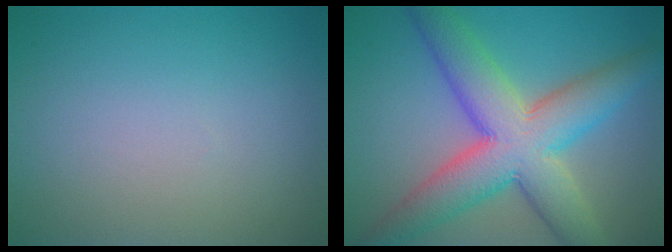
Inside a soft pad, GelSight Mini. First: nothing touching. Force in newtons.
{"total": 10.0, "press": 10.0, "slide": 0.6}